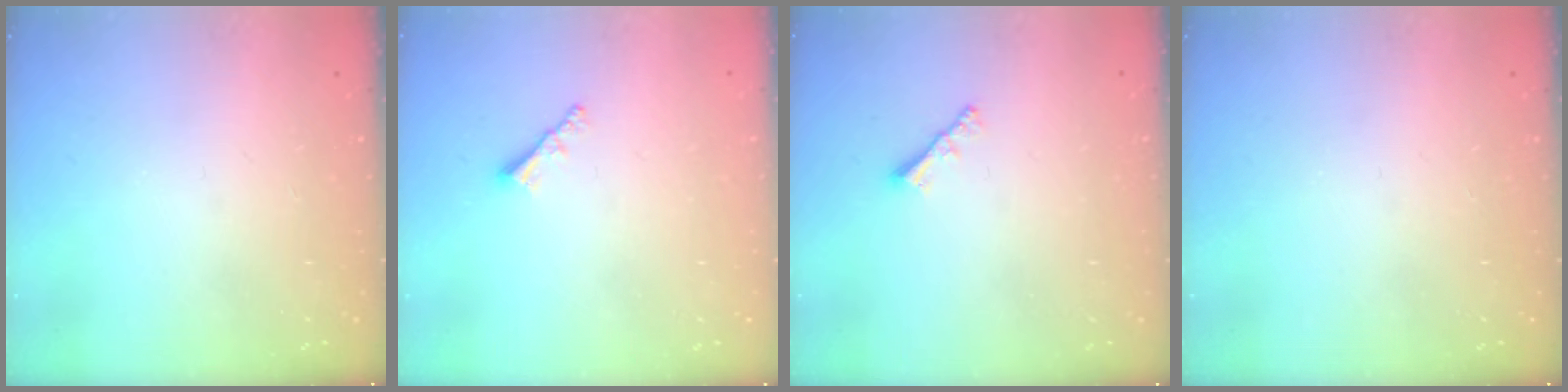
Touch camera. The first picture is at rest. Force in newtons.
{"total": 1.9, "press": 1.9, "slide": 0.5}
{"total": 2.0, "press": 2.0, "slide": 0.5}
{"total": 0.0}